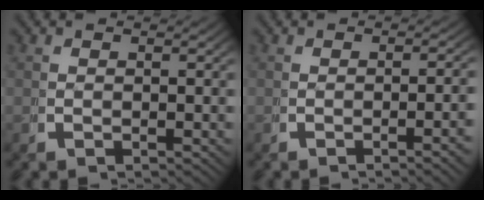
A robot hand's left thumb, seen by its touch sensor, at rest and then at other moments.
{"total": 2.4, "force": [-0.9, 0.2, 2.2], "torque": [-0.030, 0.008, -0.016]}